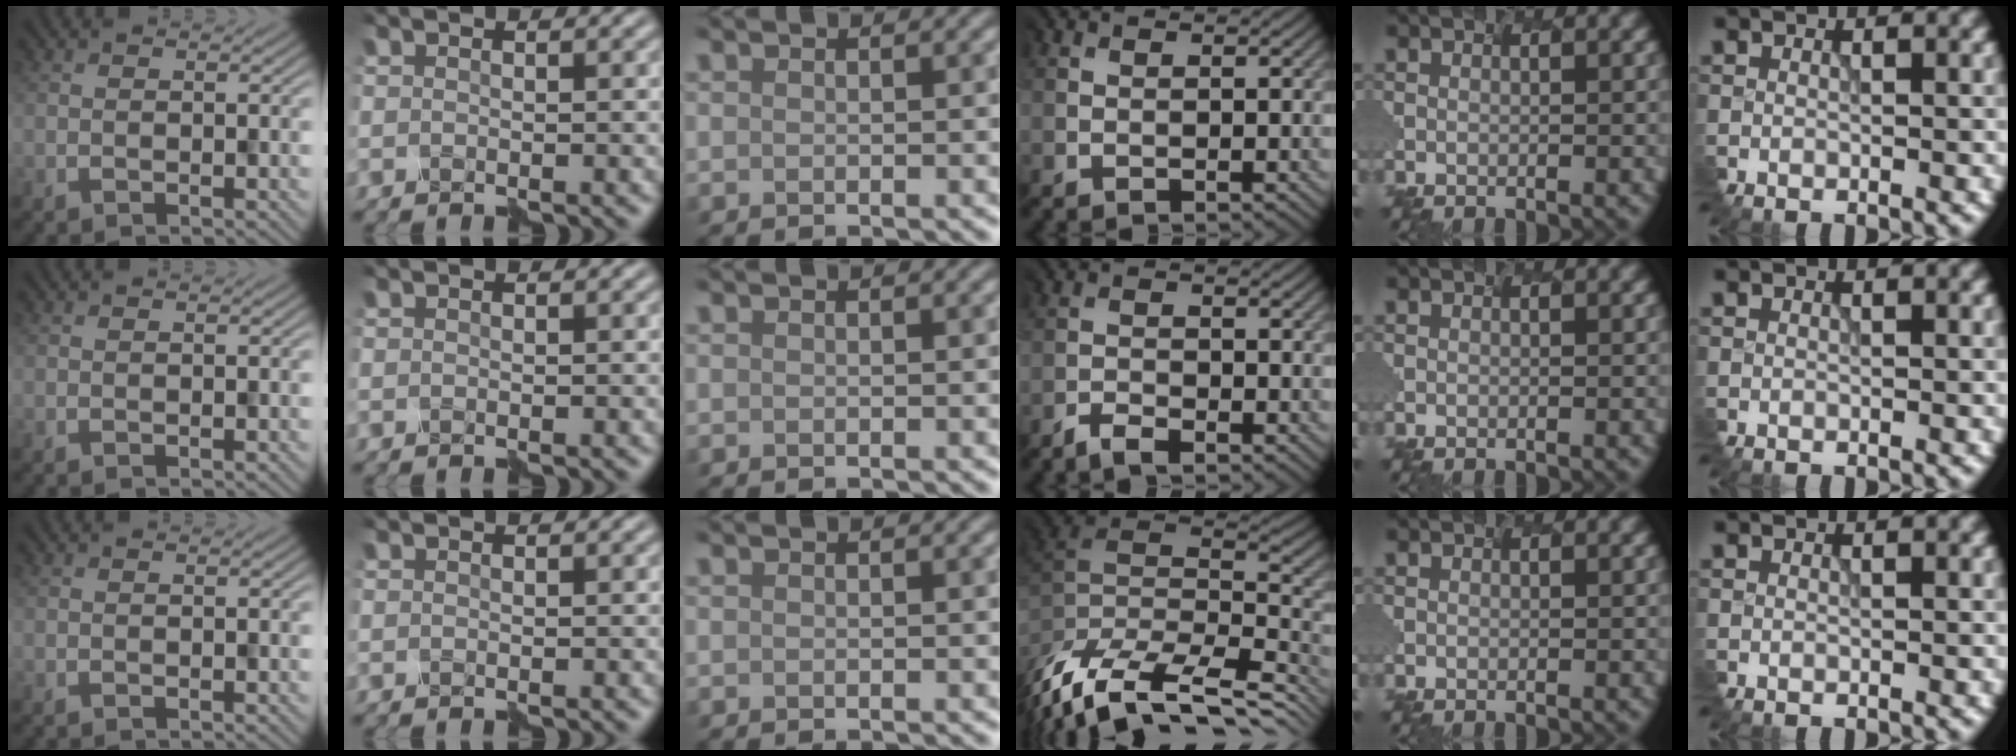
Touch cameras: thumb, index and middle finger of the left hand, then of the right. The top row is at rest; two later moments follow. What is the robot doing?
{"motion": "assemble", "object": "hinged jar"}